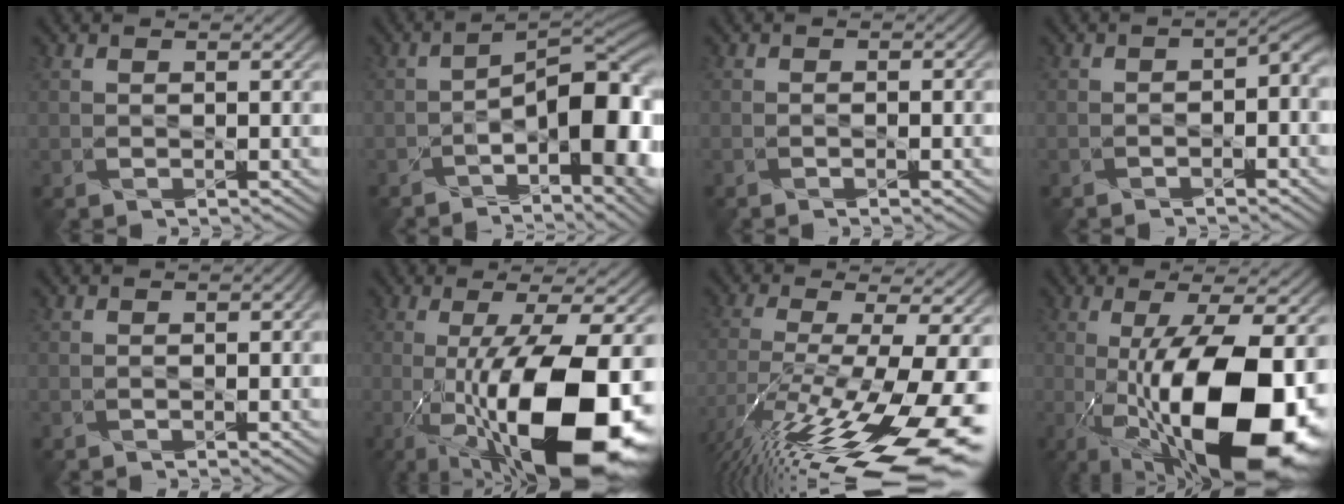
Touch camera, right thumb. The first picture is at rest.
{"total": 12.6, "force": [-3.6, 4.7, 11.1], "torque": [-0.149, -0.013, -0.055]}
{"total": 1.0, "force": [-0.5, 0.2, 0.9], "torque": [-0.010, -0.003, -0.009]}
{"total": 3.0, "force": [-1.0, 1.1, 2.6], "torque": [-0.036, -0.006, -0.014]}
{"total": 1.8, "force": [-0.7, 0.6, 1.6], "torque": [-0.016, -0.004, -0.005]}
{"total": 16.7, "force": [-5.1, 5.0, 15.1], "torque": [-0.247, -0.004, -0.090]}
{"total": 18.2, "force": [-9.4, 4.6, 14.8], "torque": [-0.283, -0.024, -0.157]}
{"total": 17.7, "force": [-4.5, 6.5, 15.8], "torque": [-0.260, -0.013, -0.072]}